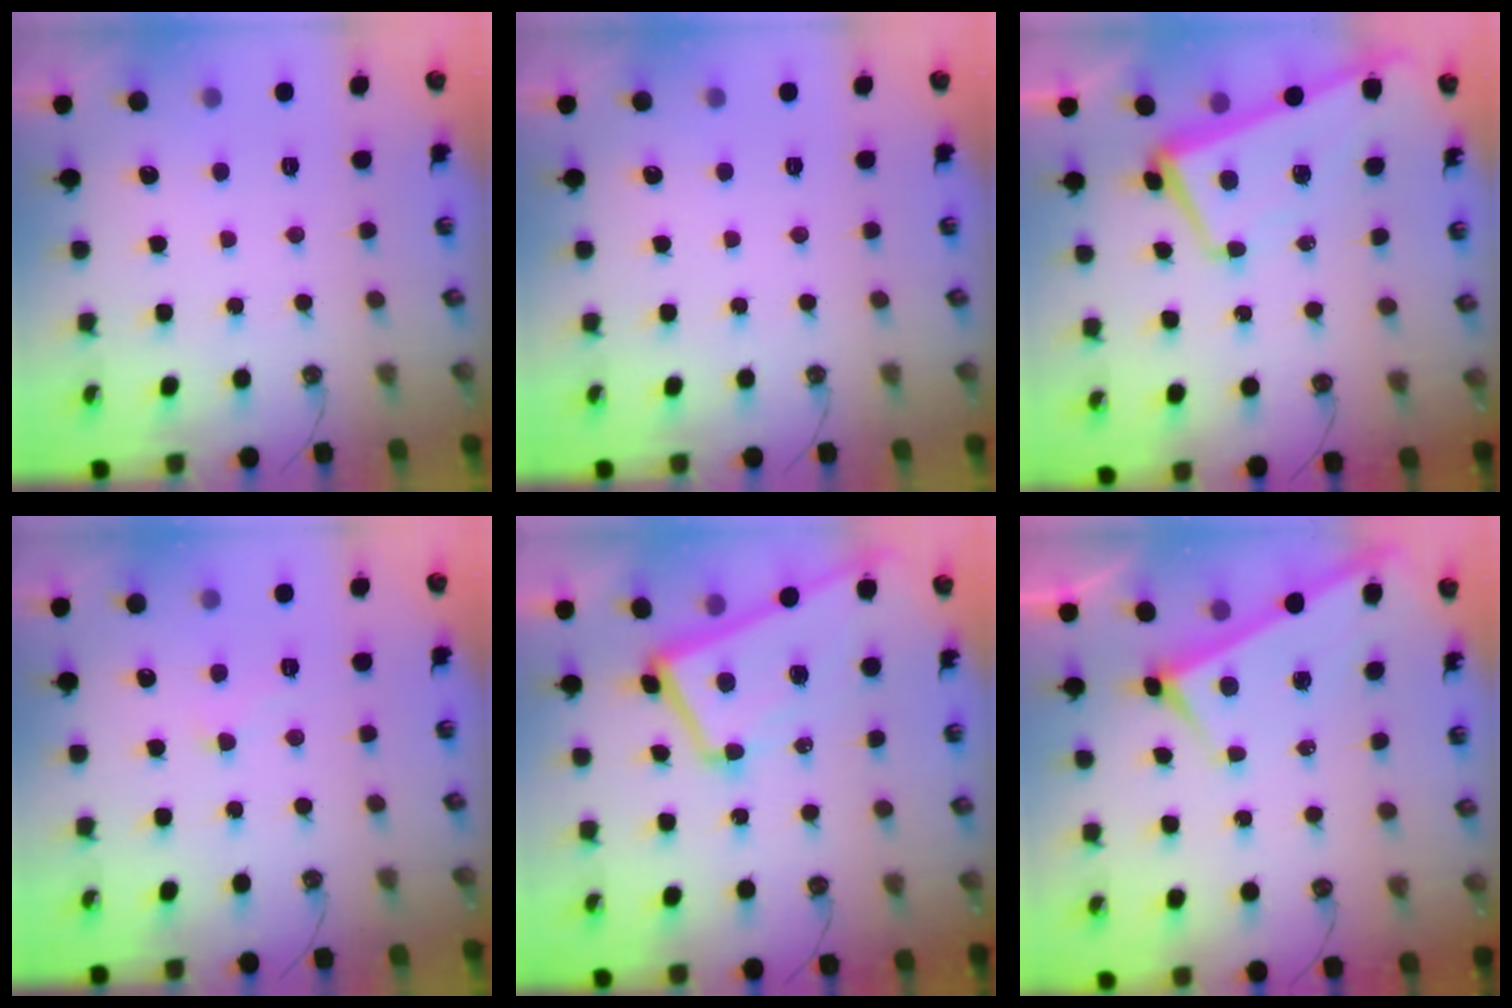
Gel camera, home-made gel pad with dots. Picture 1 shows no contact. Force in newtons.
{"total": 0.0}
{"total": 4.1, "press": 3.8, "slide": 1.6}
{"total": 4.0, "press": 3.9, "slide": 0.3}
{"total": 7.2, "press": 7.1, "slide": 1.1}
{"total": 3.8, "press": 3.8, "slide": 0.5}